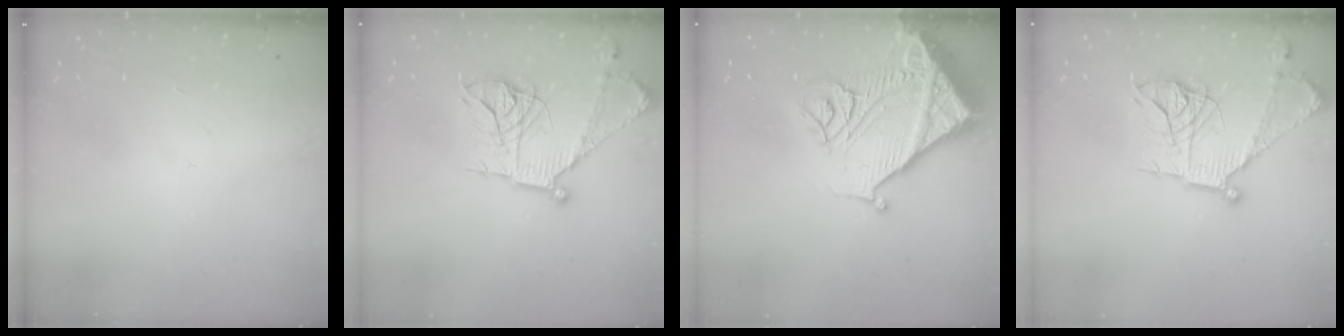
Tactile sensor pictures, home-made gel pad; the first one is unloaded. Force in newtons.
{"total": 18.7, "press": 18.6, "slide": 1.5}
{"total": 14.2, "press": 14.1, "slide": 1.8}
{"total": 18.7, "press": 18.6, "slide": 1.5}